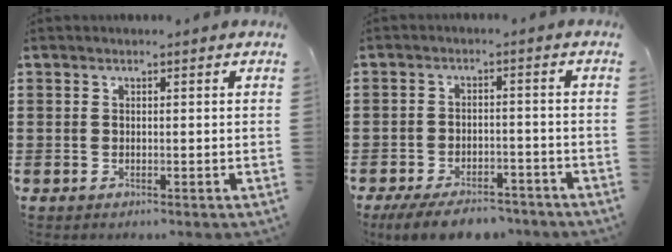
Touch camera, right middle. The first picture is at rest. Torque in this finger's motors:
{"motor_torque": [1.08, -1.06, 0.36, 0.18]}